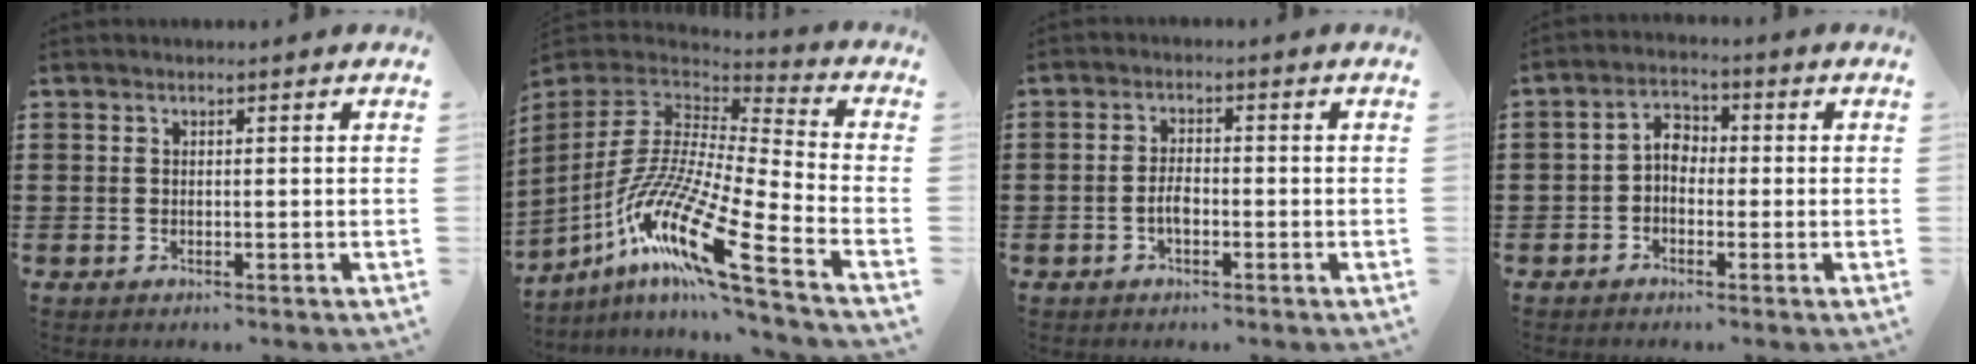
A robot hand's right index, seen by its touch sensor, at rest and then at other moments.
{"total": 16.1, "force": [-9.5, 2.1, 12.8], "torque": [-0.278, -0.008, -0.190]}
{"total": 2.7, "force": [-0.9, 1.4, 2.2], "torque": [-0.051, 0.002, -0.020]}
{"total": 3.5, "force": [-0.9, 2.4, 2.4], "torque": [-0.057, 0.010, -0.022]}